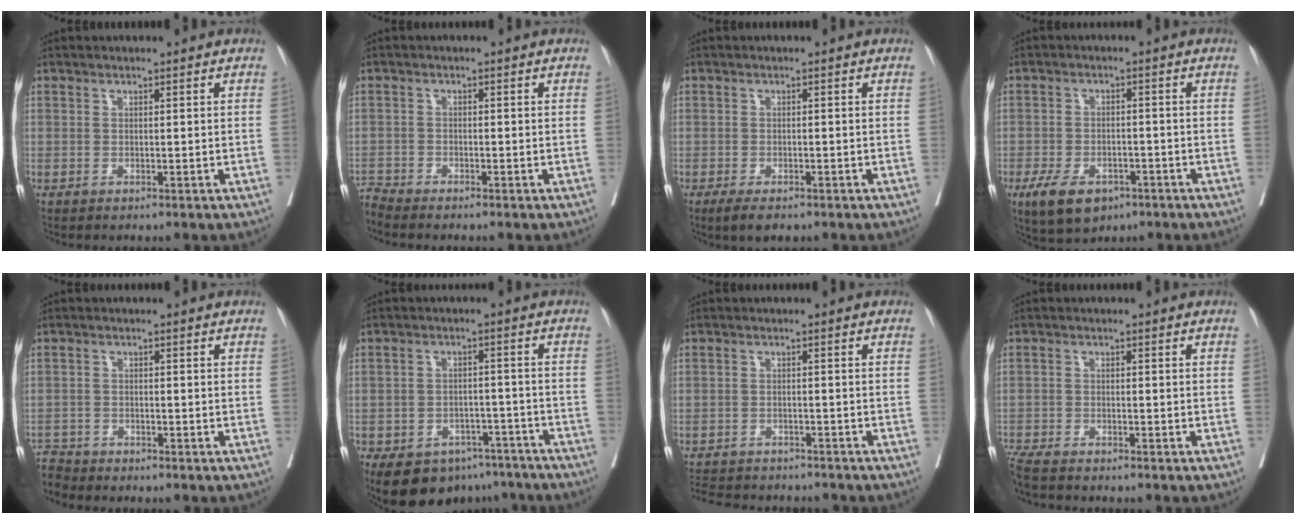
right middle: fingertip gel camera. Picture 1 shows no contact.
{"total": 2.3, "force": [-2.2, -0.7, -0.4], "torque": [0.006, -0.013, -0.044]}
{"total": 3.3, "force": [-2.3, 1.1, 2.1], "torque": [-0.037, -0.007, -0.034]}
{"total": 7.9, "force": [-4.8, 4.4, 4.6], "torque": [-0.083, -0.004, -0.074]}
{"total": 3.4, "force": [-3.2, 0.4, -0.9], "torque": [0.017, -0.011, -0.061]}
{"total": 13.5, "force": [-9.9, 7.8, 4.8], "torque": [-0.081, 0.013, -0.126]}
{"total": 11.6, "force": [-10.5, 3.6, 3.2], "torque": [-0.070, 0.005, -0.137]}
{"total": 6.4, "force": [-5.8, 0.4, 2.6], "torque": [-0.042, -0.016, -0.101]}